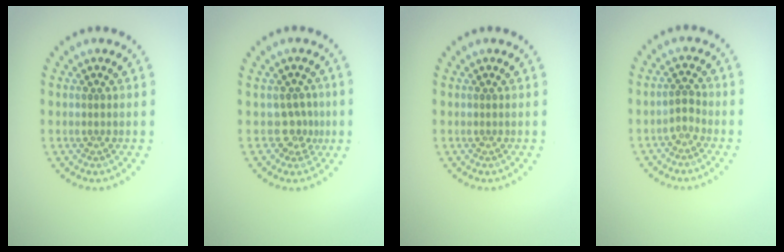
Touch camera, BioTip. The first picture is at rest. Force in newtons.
{"total": 2.1, "press": 1.4, "slide": 1.6}
{"total": 0.0}
{"total": 1.0, "press": 0.8, "slide": 0.6}